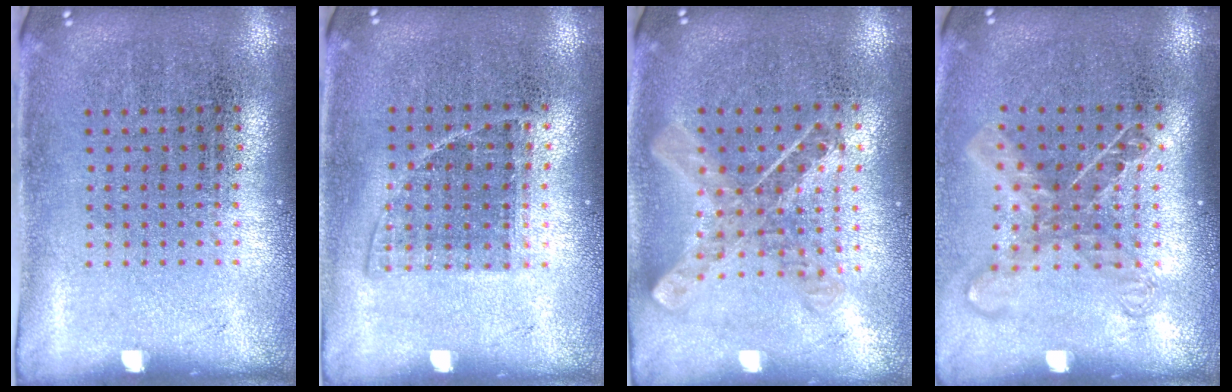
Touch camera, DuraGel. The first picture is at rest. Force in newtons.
{"total": 0.8, "press": 0.7, "slide": 0.4}
{"total": 0.9, "press": 0.9, "slide": 0.2}
{"total": 1.6, "press": 1.3, "slide": 1.0}